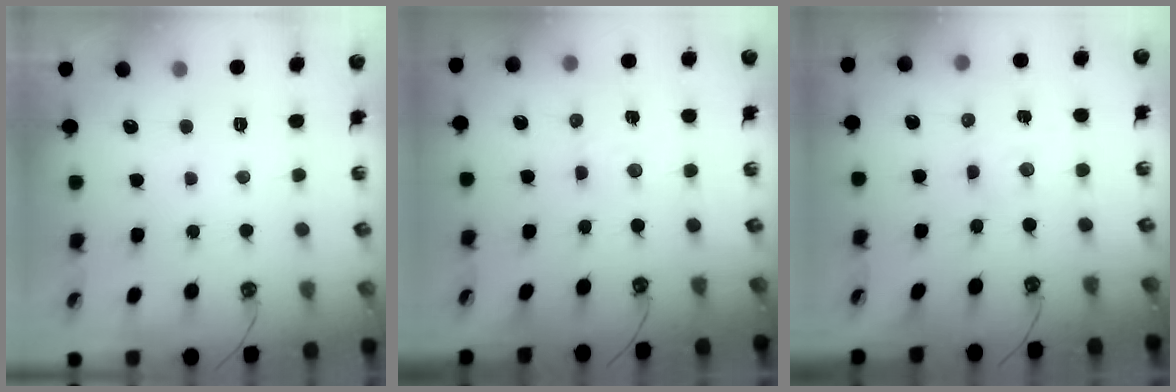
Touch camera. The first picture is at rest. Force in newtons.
{"total": 2.2, "press": 2.2, "slide": 0.4}
{"total": 1.4, "press": 1.4, "slide": 0.3}